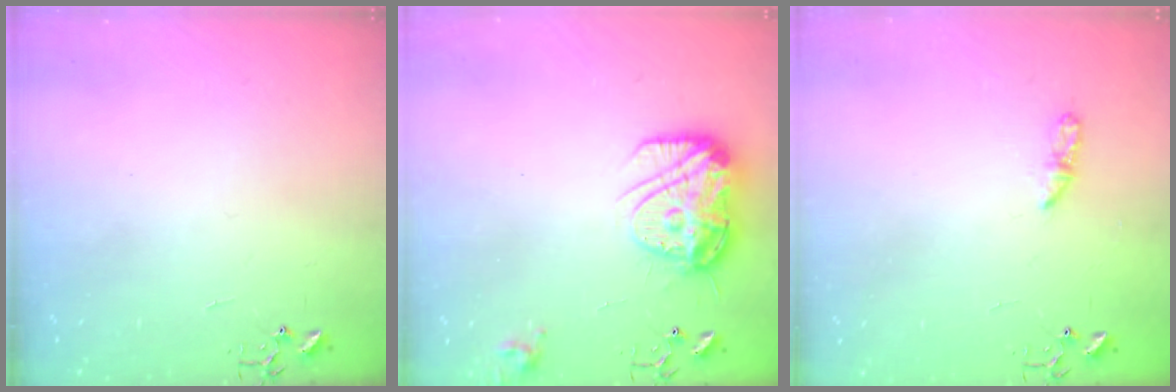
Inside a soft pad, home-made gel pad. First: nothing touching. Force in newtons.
{"total": 15.6, "press": 15.6, "slide": 1.5}
{"total": 5.0, "press": 4.9, "slide": 0.6}